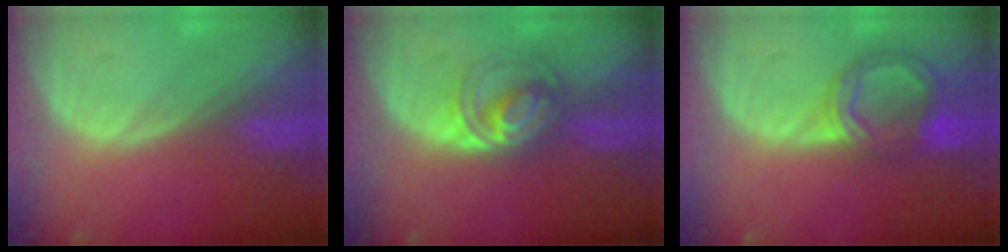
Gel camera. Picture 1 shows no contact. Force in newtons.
{"total": 6.0, "press": 5.6, "slide": 2.2}
{"total": 6.1, "press": 5.8, "slide": 2.0}